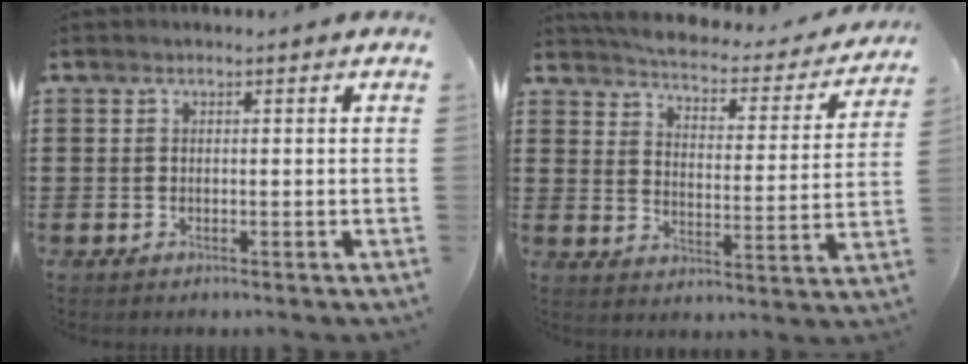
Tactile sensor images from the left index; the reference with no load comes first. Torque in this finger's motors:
{"motor_torque": [-0.95, -1.19, -0.21, 0.00]}